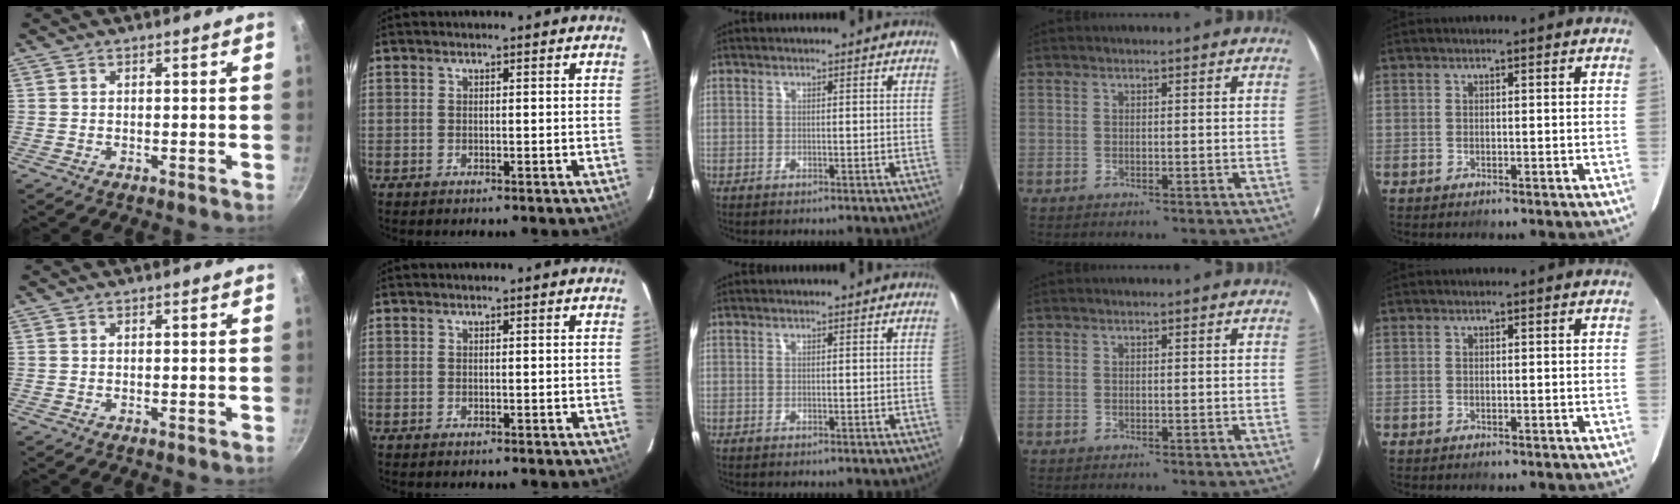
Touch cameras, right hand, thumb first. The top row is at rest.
{}